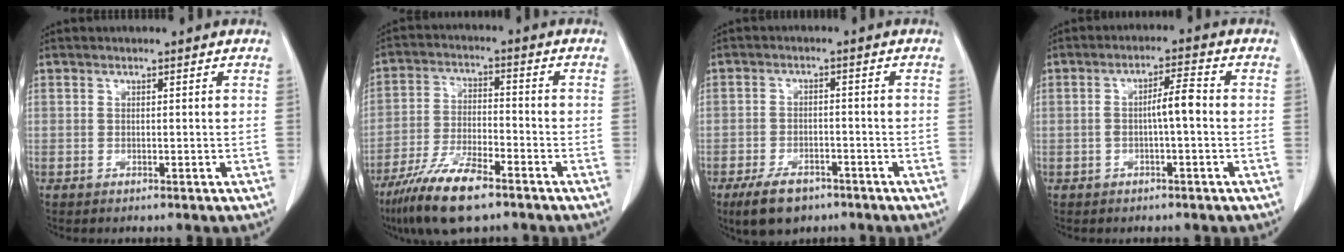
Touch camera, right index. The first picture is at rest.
{"total": 11.0, "force": [-7.6, 2.6, 7.5], "torque": [-0.148, -0.021, -0.139]}
{"total": 6.5, "force": [-4.4, 3.3, 3.4], "torque": [-0.066, -0.003, -0.070]}
{"total": 4.2, "force": [-0.5, 0.6, 4.2], "torque": [-0.071, 0.013, -0.007]}